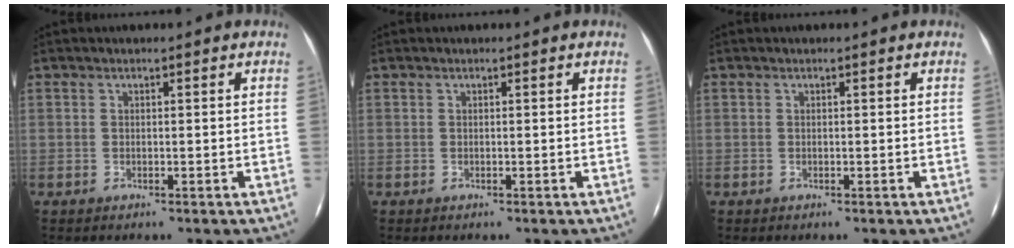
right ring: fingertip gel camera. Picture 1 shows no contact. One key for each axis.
{"total": 0.0}
{"total": 0.0}